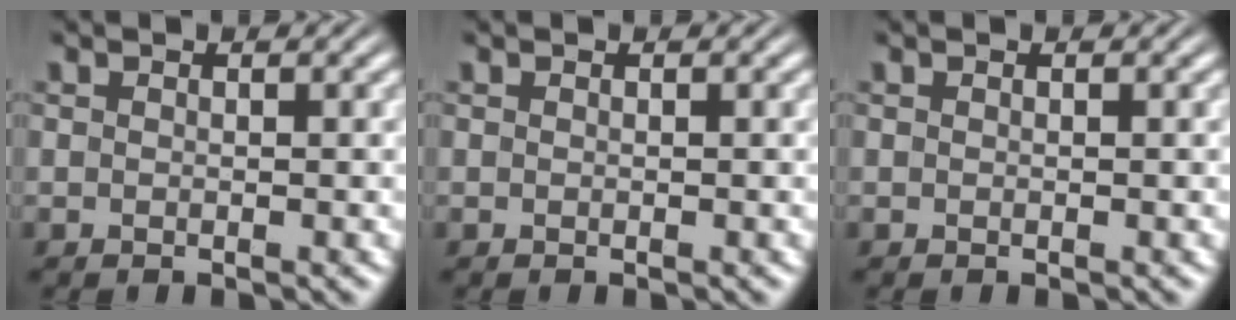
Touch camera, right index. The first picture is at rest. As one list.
[{"total": 0.0}, {"total": 0.0}]